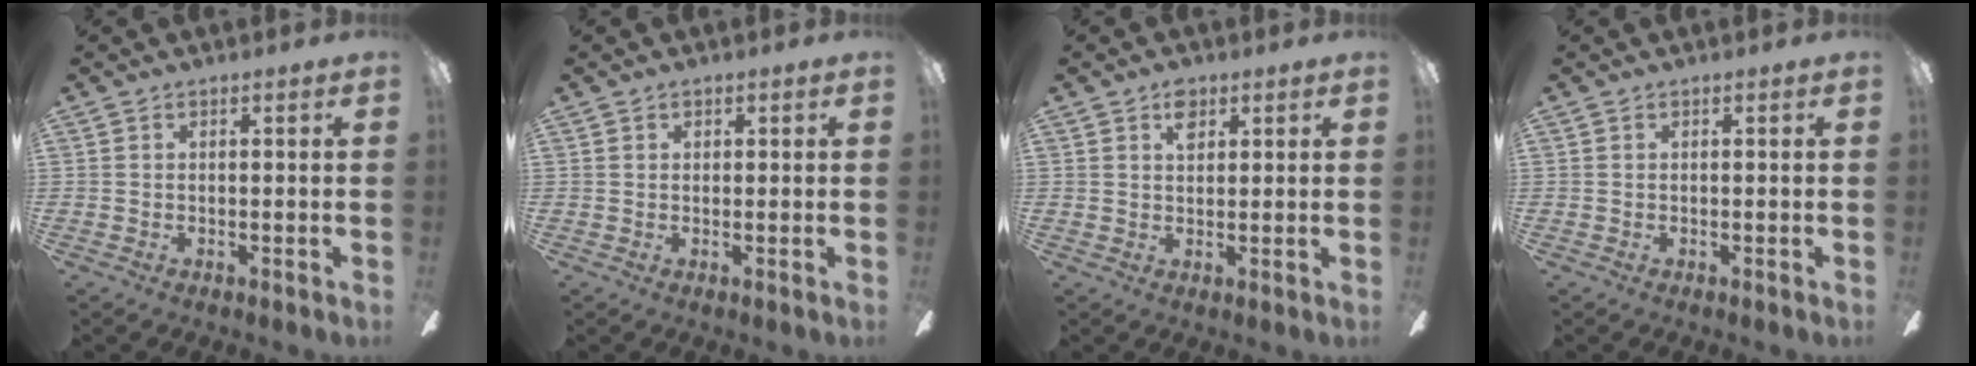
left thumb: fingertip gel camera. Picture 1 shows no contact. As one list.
[{"total": 0.8, "force": [0.5, 0.6, 0.1], "torque": [-0.003, 0.002, 0.009]}, {"total": 3.8, "force": [2.2, 2.3, 2.1], "torque": [-0.030, -0.003, 0.037]}, {"total": 0.0}]